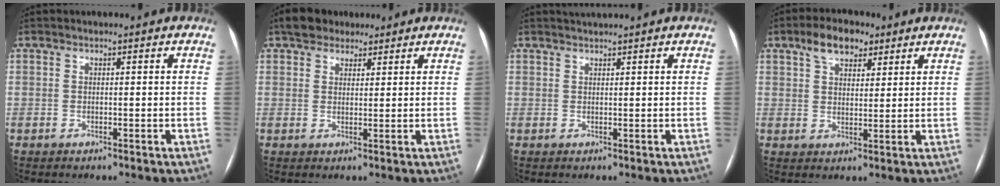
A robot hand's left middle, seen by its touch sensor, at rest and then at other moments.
{"total": 4.7, "force": [3.5, 2.8, 1.4], "torque": [-0.023, 0.021, 0.061]}
{"total": 1.6, "force": [1.5, -0.4, 0.4], "torque": [-0.003, 0.013, 0.032]}
{"total": 6.5, "force": [4.1, 3.3, 3.7], "torque": [-0.064, 0.020, 0.072]}